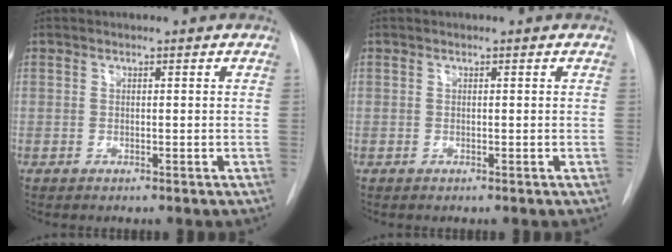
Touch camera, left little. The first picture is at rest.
{"total": 0.0}